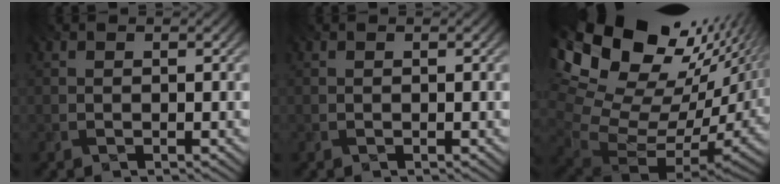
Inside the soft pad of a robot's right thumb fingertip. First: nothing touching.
{"total": 0.0}
{"total": 16.5, "force": [6.1, 9.4, 12.2], "torque": [-0.215, -0.004, 0.145]}